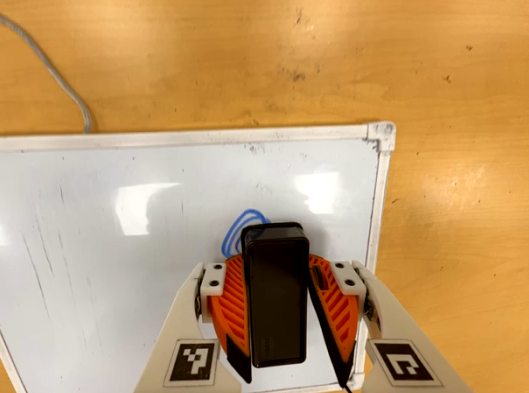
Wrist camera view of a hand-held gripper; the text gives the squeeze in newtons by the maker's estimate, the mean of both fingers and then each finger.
{"total": 13.0, "left": 15.7, "right": 10.3}